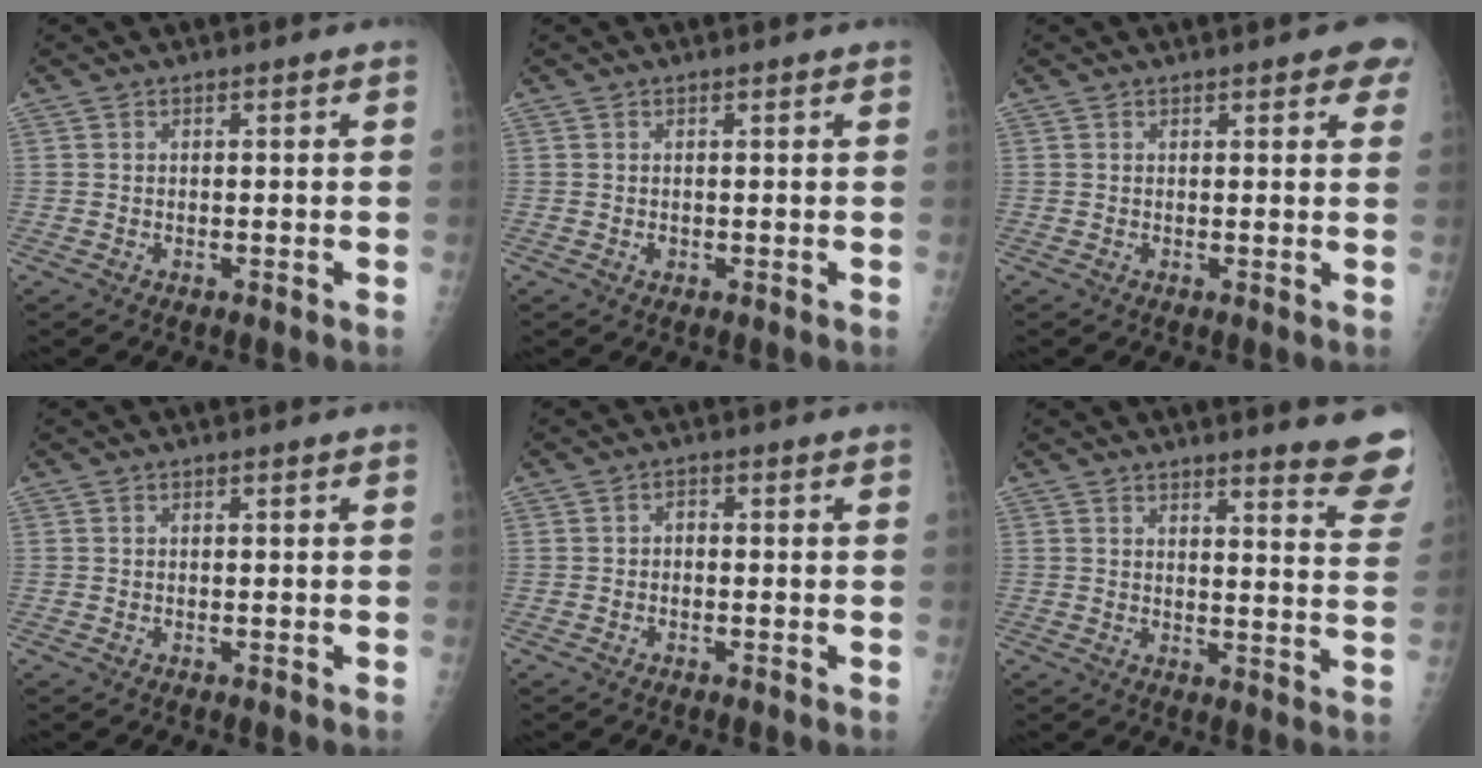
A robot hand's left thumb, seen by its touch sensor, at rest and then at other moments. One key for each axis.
{"total": 0.8, "fx": 0.3, "fy": 0.5, "fz": 0.5, "tx": -0.004, "ty": 0.000, "tz": 0.003}
{"total": 4.8, "fx": 3.0, "fy": 1.6, "fz": 3.3, "tx": -0.014, "ty": -0.002, "tz": 0.029}
{"total": 0.0}
{"total": 0.9, "fx": -0.4, "fy": 0.5, "fz": 0.5, "tx": -0.004, "ty": 0.002, "tz": -0.010}
{"total": 11.5, "fx": 10.2, "fy": 0.4, "fz": 5.2, "tx": -0.041, "ty": -0.098, "tz": 0.103}